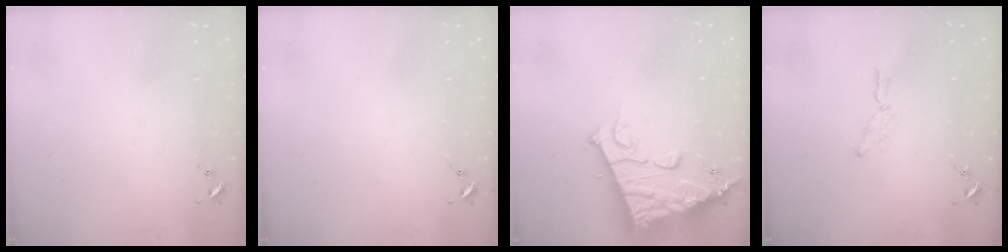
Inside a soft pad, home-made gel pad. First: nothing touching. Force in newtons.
{"total": 0.0}
{"total": 16.0, "press": 15.9, "slide": 1.8}
{"total": 6.9, "press": 6.9, "slide": 0.4}